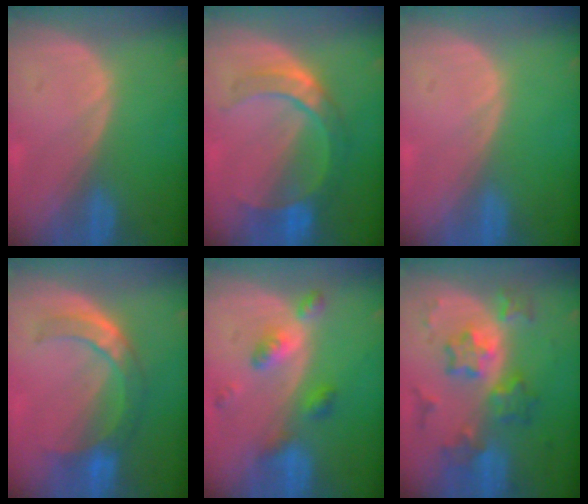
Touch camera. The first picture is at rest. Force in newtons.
{"total": 7.3, "press": 7.2, "slide": 1.5}
{"total": 0.0}
{"total": 6.9, "press": 6.7, "slide": 1.4}
{"total": 5.9, "press": 5.1, "slide": 2.9}
{"total": 8.3, "press": 8.3, "slide": 0.6}